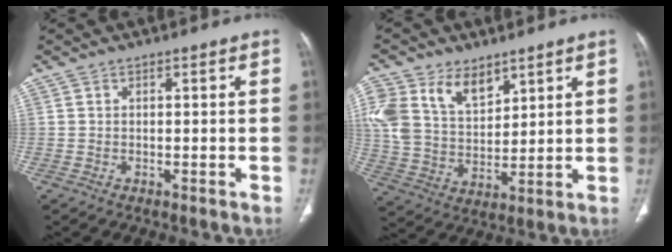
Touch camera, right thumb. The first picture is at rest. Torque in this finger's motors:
{"motor_torque": [-0.16, 0.49, 0.64, 0.71, 0.09]}